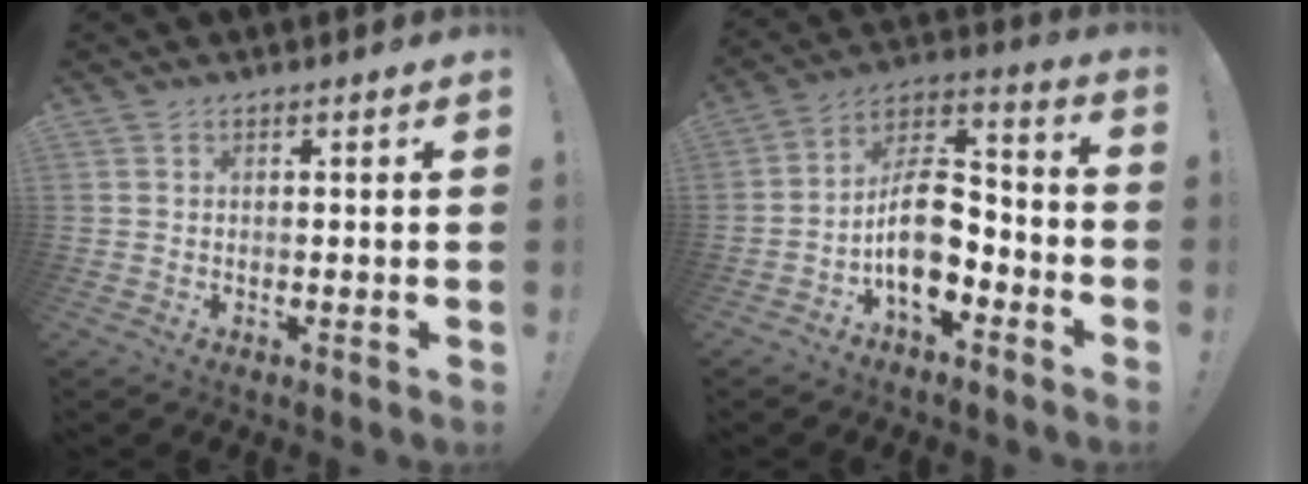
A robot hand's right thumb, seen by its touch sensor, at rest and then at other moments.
{"total": 14.5, "force": [-4.8, 8.5, 10.7], "torque": [-0.191, 0.024, -0.078]}